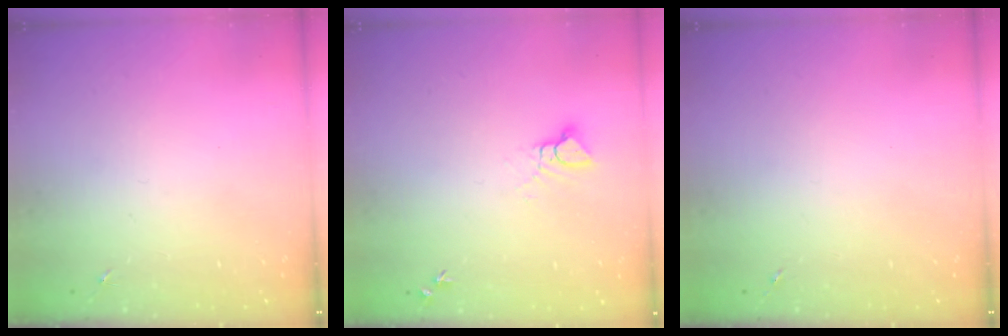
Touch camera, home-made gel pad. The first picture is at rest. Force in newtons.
{"total": 3.7, "press": 3.7, "slide": 0.3}
{"total": 0.0}